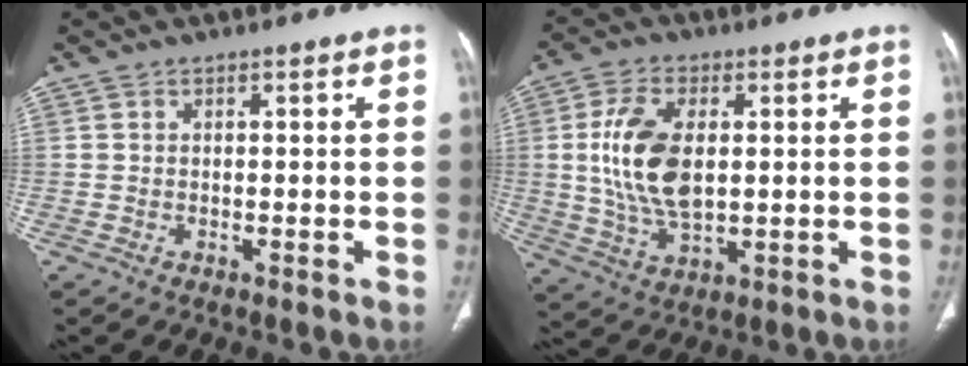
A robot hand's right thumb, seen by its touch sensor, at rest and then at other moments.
{"total": 13.2, "force": [1.5, 7.1, 11.1], "torque": [-0.219, -0.006, 0.034]}